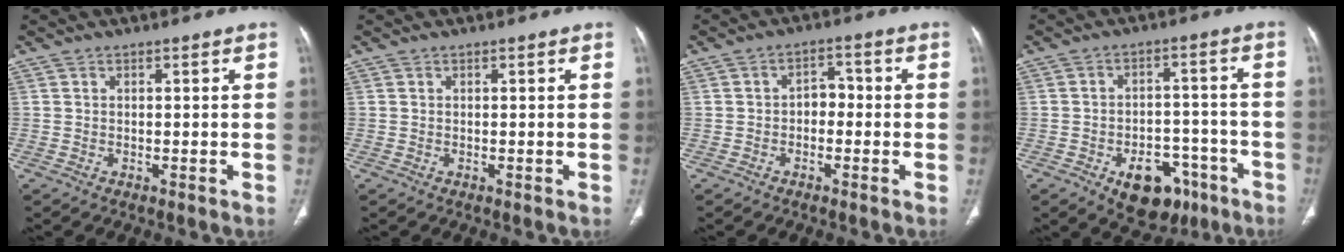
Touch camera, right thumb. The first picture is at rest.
{"total": 0.0}
{"total": 3.5, "force": [-0.8, 2.5, 2.3], "torque": [-0.020, 0.021, -0.022]}
{"total": 12.1, "force": [-6.4, 7.7, 6.9], "torque": [-0.058, 0.042, -0.081]}